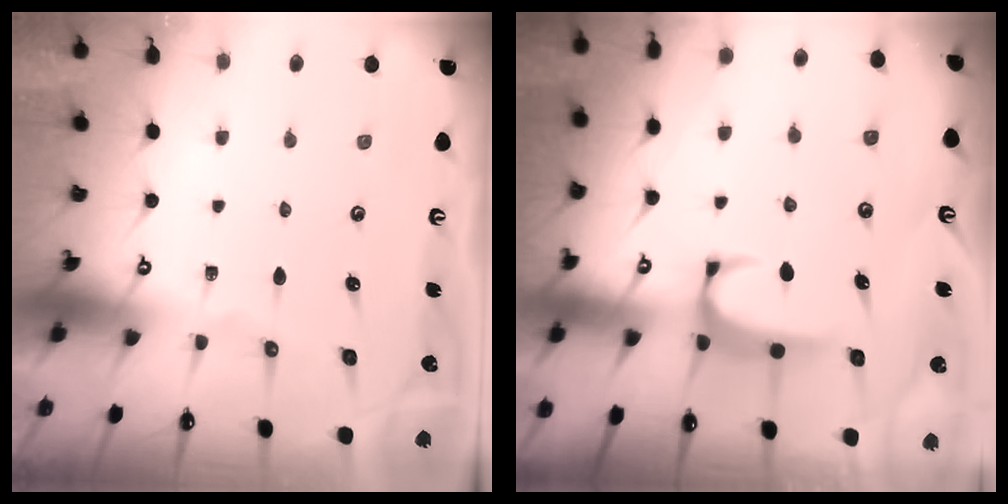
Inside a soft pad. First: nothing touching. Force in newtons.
{"total": 1.8, "press": 1.7, "slide": 0.4}